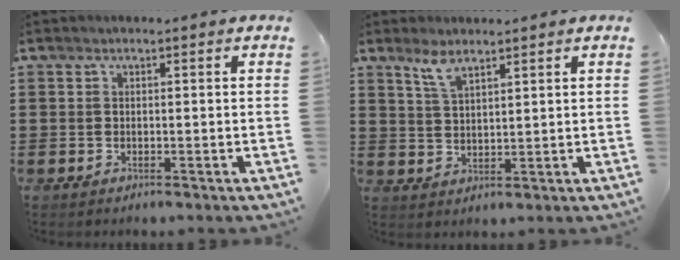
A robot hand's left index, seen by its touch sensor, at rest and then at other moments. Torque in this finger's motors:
{"motor_torque": [0.76, -0.46, 0.06, 0.10]}